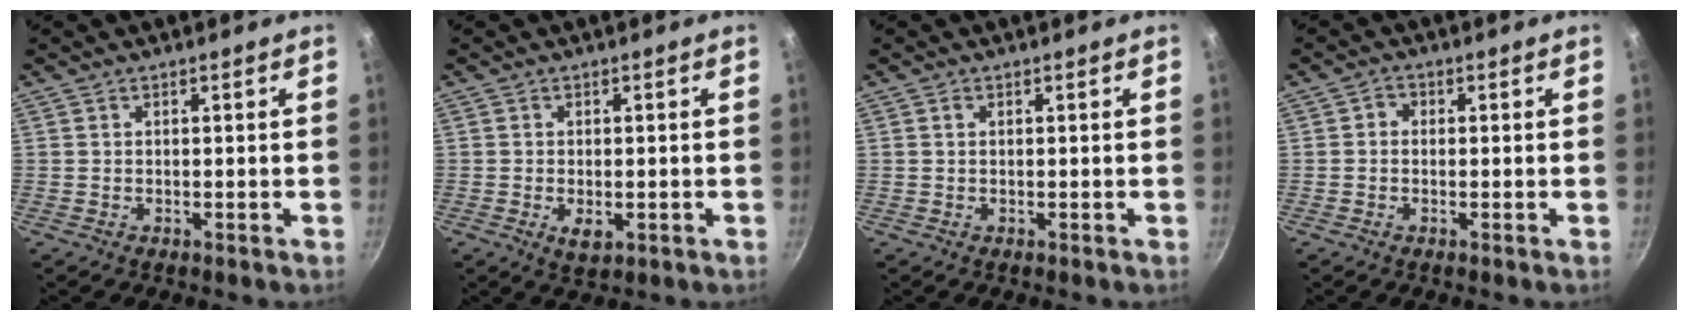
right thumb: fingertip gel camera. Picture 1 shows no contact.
{"total": 3.6, "force": [-1.0, 2.0, 2.8], "torque": [-0.043, -0.008, -0.009]}
{"total": 0.8, "force": [0.3, 0.5, 0.5], "torque": [-0.009, 0.003, 0.004]}
{"total": 1.9, "force": [0.0, 1.6, 0.9], "torque": [-0.011, 0.006, -0.006]}